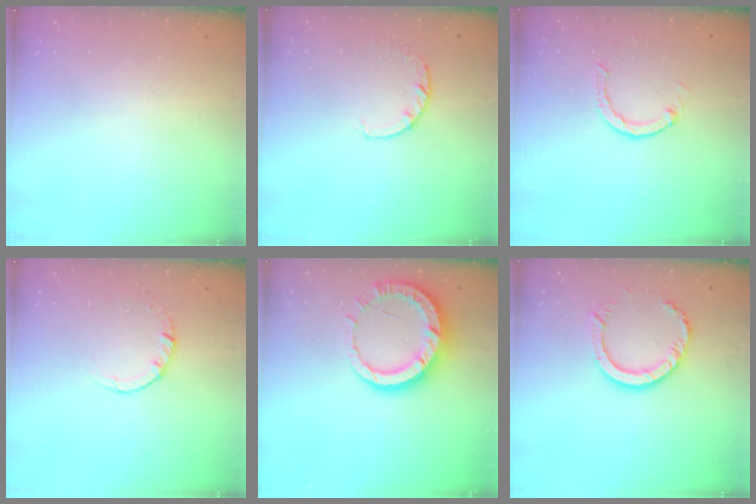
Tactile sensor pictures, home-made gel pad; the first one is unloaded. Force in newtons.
{"total": 2.8, "press": 2.7, "slide": 0.5}
{"total": 1.8, "press": 1.8, "slide": 0.2}
{"total": 2.5, "press": 2.5, "slide": 0.2}
{"total": 12.1, "press": 12.0, "slide": 1.2}
{"total": 9.7, "press": 9.6, "slide": 0.9}